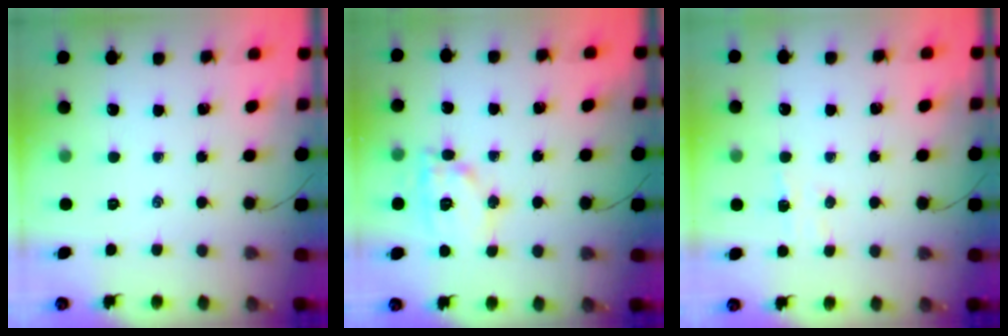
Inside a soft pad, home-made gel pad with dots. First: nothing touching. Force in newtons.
{"total": 12.9, "press": 12.9, "slide": 0.7}
{"total": 5.7, "press": 5.7, "slide": 0.9}